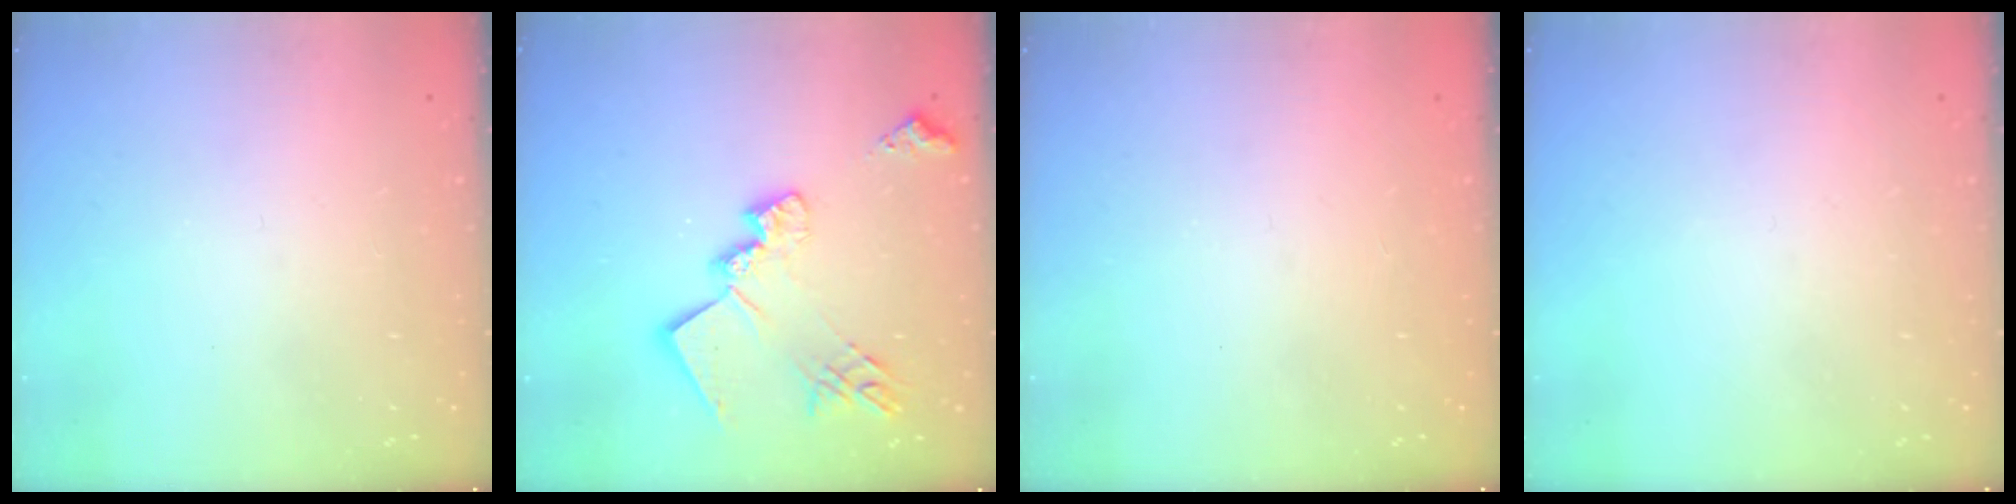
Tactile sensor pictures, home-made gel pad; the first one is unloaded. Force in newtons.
{"total": 18.0, "press": 18.0, "slide": 1.2}
{"total": 1.3, "press": 1.1, "slide": 0.7}
{"total": 0.0}